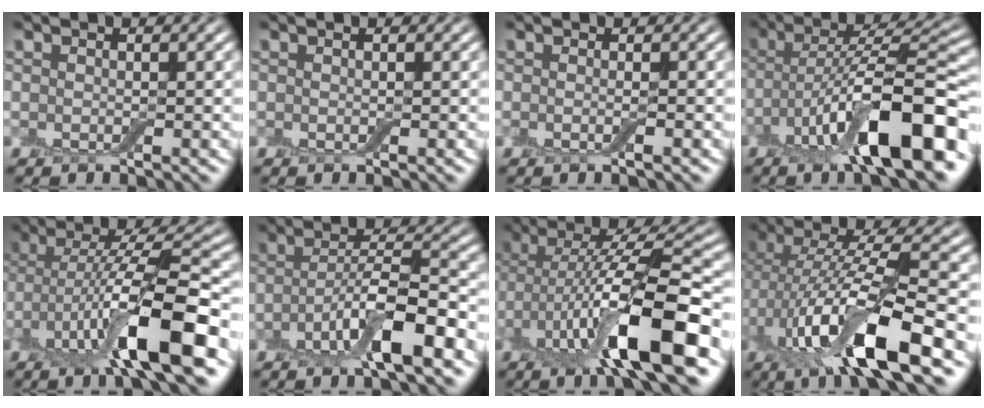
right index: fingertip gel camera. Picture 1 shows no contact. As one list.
[{"total": 0.0}, {"total": 1.0, "force": [-0.2, 0.1, 1.0], "torque": [-0.018, -0.007, -0.006]}, {"total": 11.5, "force": [-5.0, 3.0, 10.0], "torque": [-0.157, 0.011, -0.088]}, {"total": 10.3, "force": [-3.7, 2.5, 9.3], "torque": [-0.165, 0.006, -0.072]}, {"total": 6.6, "force": [-3.0, 1.4, 5.7], "torque": [-0.102, 0.009, -0.057]}, {"total": 11.4, "force": [-3.3, 3.3, 10.4], "torque": [-0.185, 0.006, -0.067]}, {"total": 10.6, "force": [-2.6, 3.0, 9.8], "torque": [-0.183, 0.008, -0.051]}]